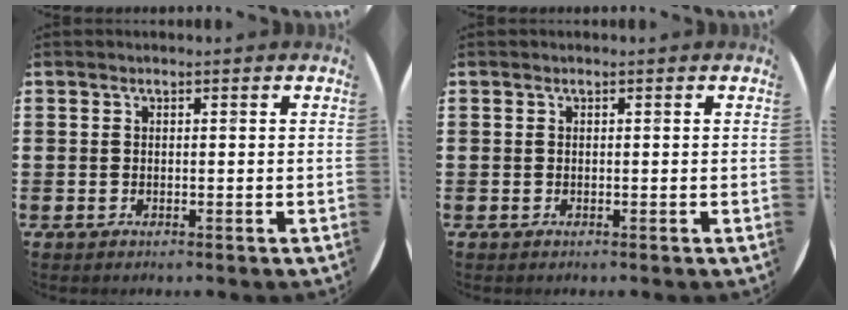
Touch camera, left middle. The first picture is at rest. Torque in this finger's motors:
{"motor_torque": [0.00, 0.00, 0.00, 0.01]}